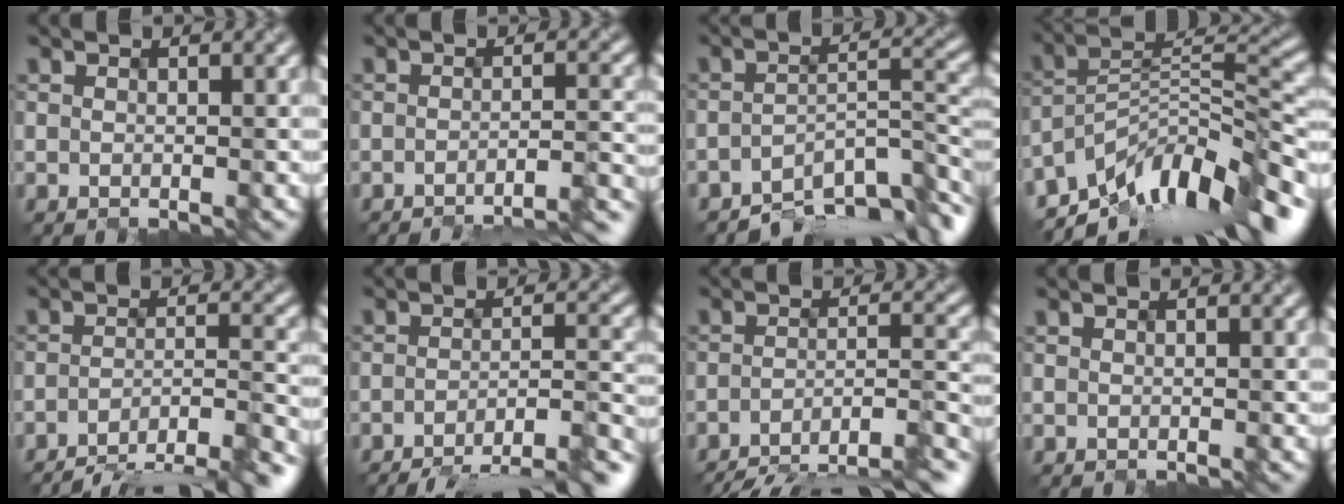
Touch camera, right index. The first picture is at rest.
{"total": 5.5, "force": [-4.3, 0.6, 3.3], "torque": [-0.033, 0.007, -0.057]}
{"total": 8.3, "force": [-6.4, 2.7, 4.5], "torque": [-0.053, -0.004, -0.100]}
{"total": 11.5, "force": [-8.8, 3.3, 6.5], "torque": [-0.100, 0.020, -0.161]}
{"total": 8.7, "force": [-7.2, 1.5, 4.8], "torque": [-0.060, -0.002, -0.100]}
{"total": 9.0, "force": [-7.2, 1.5, 5.2], "torque": [-0.064, 0.000, -0.090]}
{"total": 10.1, "force": [-8.5, 2.0, 5.1], "torque": [-0.069, 0.002, -0.109]}
{"total": 0.0}